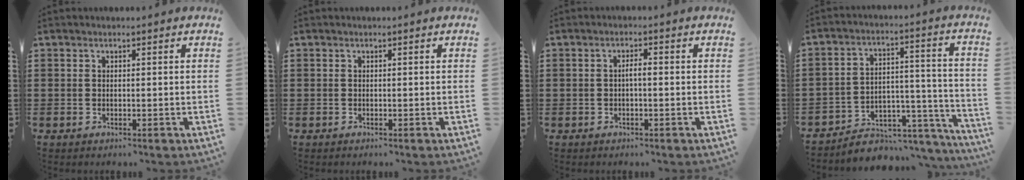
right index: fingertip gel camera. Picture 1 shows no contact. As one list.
[{"total": 0.0}, {"total": 1.6, "force": [-0.3, 0.3, 1.6], "torque": [-0.030, 0.002, -0.007]}, {"total": 5.1, "force": [-4.3, 2.6, 1.2], "torque": [-0.025, 0.008, -0.082]}]